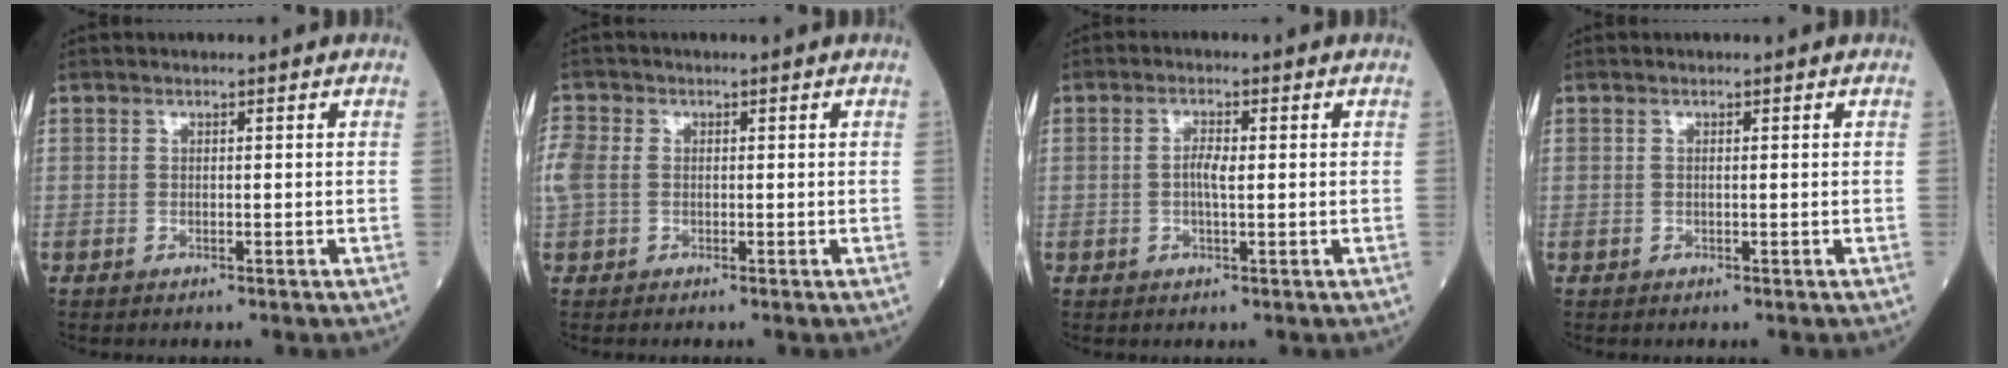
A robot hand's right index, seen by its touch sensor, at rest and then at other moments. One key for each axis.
{"total": 4.3, "fx": 0.1, "fy": 3.4, "fz": 2.7, "tx": -0.101, "ty": 0.015, "tz": 0.003}
{"total": 2.6, "fx": 0.0, "fy": 0.5, "fz": 2.5, "tx": -0.051, "ty": 0.001, "tz": 0.000}
{"total": 0.0}